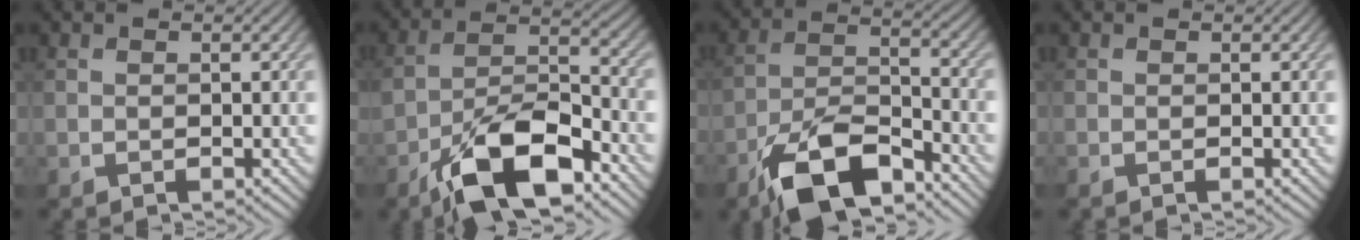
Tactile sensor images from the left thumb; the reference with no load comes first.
{"total": 12.5, "force": [-7.7, 5.1, 8.5], "torque": [-0.152, -0.002, -0.152]}
{"total": 11.8, "force": [-8.0, 4.6, 7.3], "torque": [-0.135, -0.001, -0.165]}
{"total": 0.0}